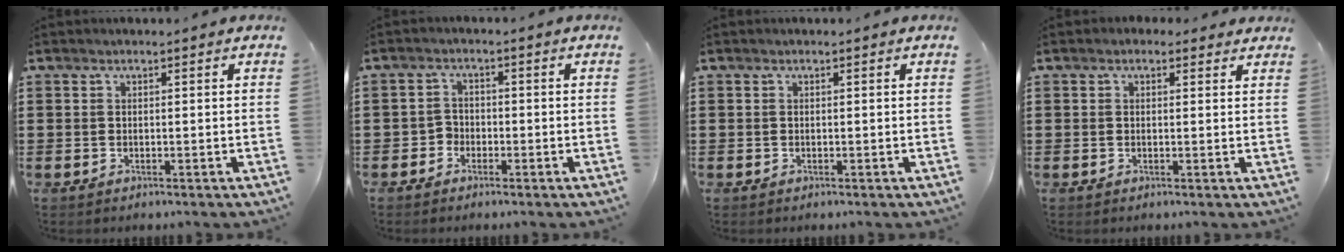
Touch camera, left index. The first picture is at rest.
{"total": 2.1, "force": [-1.4, 1.6, 0.2], "torque": [-0.013, 0.005, -0.032]}
{"total": 0.0}
{"total": 1.2, "force": [0.7, 0.8, 0.5], "torque": [-0.013, 0.008, 0.012]}